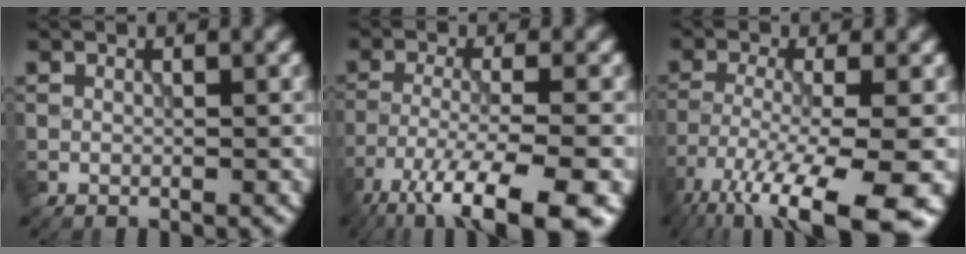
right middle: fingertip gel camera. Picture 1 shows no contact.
{"total": 10.6, "force": [-7.1, 2.6, 7.5], "torque": [-0.125, -0.019, -0.114]}
{"total": 13.0, "force": [-8.5, 3.3, 9.3], "torque": [-0.175, -0.036, -0.126]}